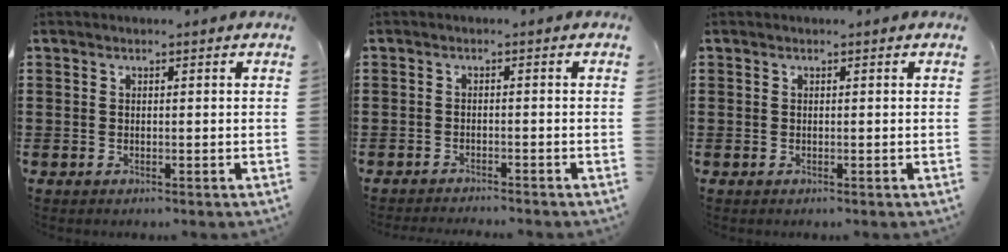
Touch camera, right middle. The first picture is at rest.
{"total": 1.3, "force": [-1.3, -0.2, 0.1], "torque": [-0.003, 0.002, -0.026]}
{"total": 0.0}